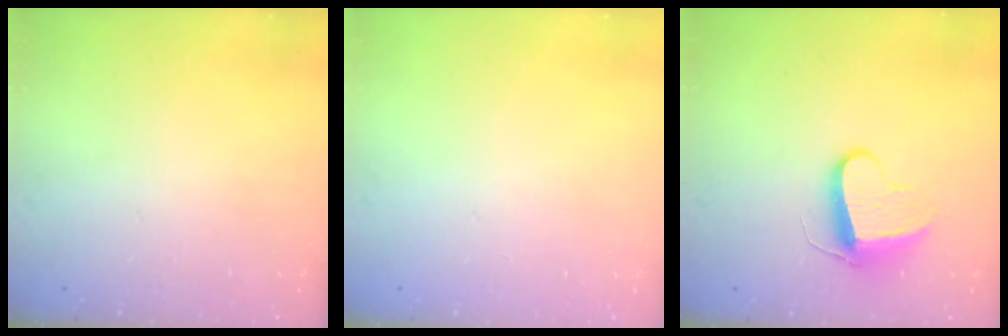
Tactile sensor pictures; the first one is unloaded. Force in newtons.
{"total": 0.0}
{"total": 10.7, "press": 10.7, "slide": 0.7}